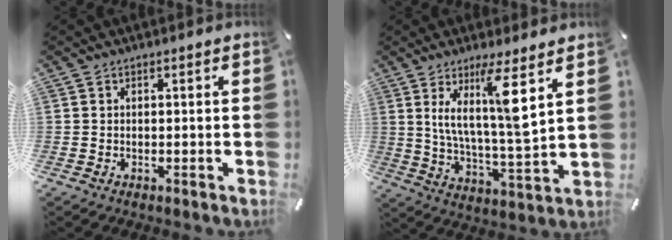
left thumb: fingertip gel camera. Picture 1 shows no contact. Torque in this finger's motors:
{"motor_torque": [2.64, 1.92, 1.35, -1.41, 0.21]}